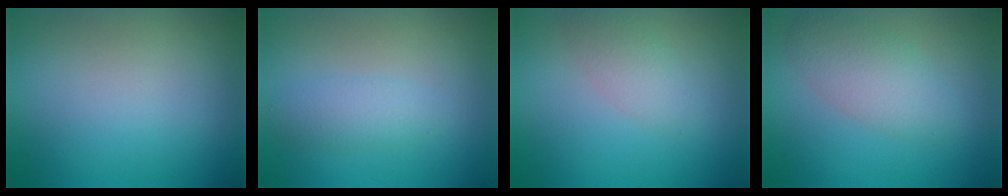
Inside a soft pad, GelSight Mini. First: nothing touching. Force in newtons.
{"total": 2.0, "press": 2.0, "slide": 0.0}
{"total": 2.1, "press": 2.1, "slide": 0.0}
{"total": 3.9, "press": 3.9, "slide": 0.1}